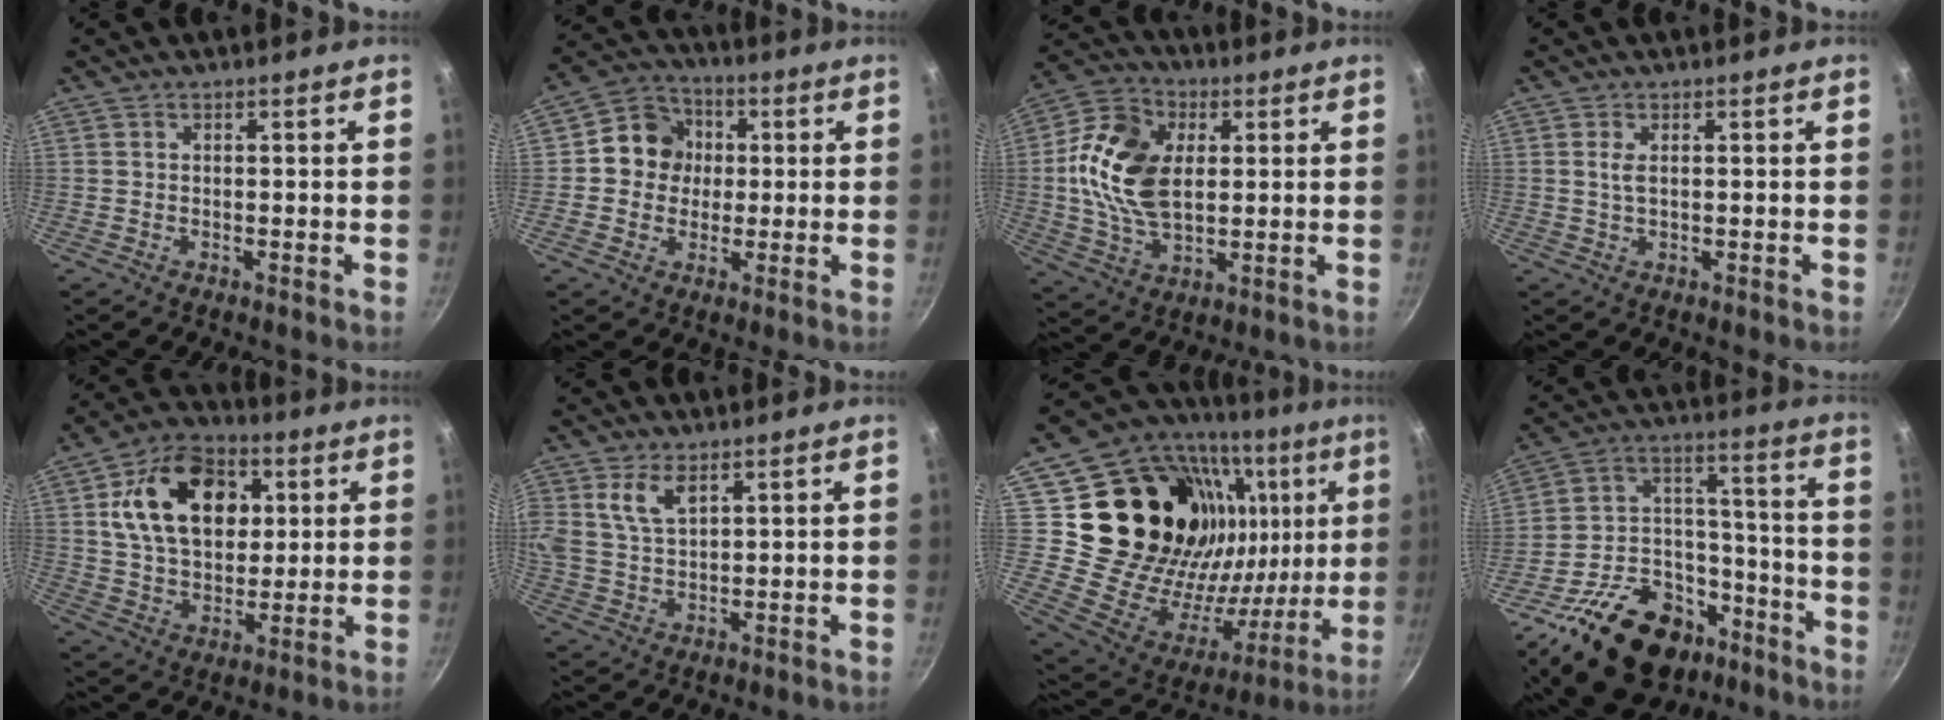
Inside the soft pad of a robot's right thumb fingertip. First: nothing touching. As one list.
[{"total": 9.5, "force": [0.7, 8.7, 3.6], "torque": [-0.019, 0.018, -0.007]}, {"total": 16.6, "force": [2.2, 10.8, 12.4], "torque": [-0.214, 0.003, 0.031]}, {"total": 1.9, "force": [0.5, 0.8, 1.7], "torque": [-0.035, -0.002, 0.010]}, {"total": 19.1, "force": [5.1, 13.1, 12.8], "torque": [-0.182, 0.004, 0.080]}, {"total": 7.1, "force": [3.3, 3.9, 4.9], "torque": [-0.094, -0.008, 0.066]}, {"total": 34.4, "force": [10.7, 23.8, 22.4], "torque": [-0.317, -0.019, 0.195]}, {"total": 26.5, "force": [-16.3, 15.8, 13.7], "torque": [-0.183, 0.113, -0.250]}]